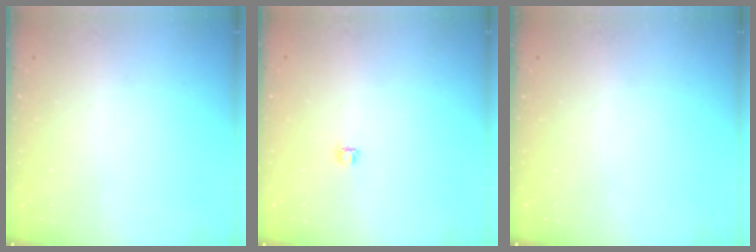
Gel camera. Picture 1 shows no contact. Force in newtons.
{"total": 4.1, "press": 4.1, "slide": 0.5}
{"total": 0.0}